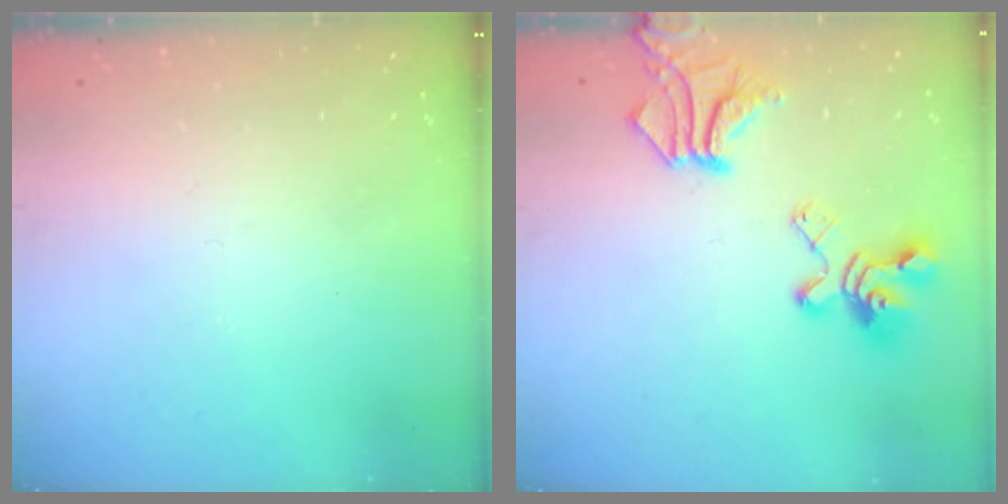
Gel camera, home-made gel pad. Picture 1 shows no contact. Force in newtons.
{"total": 14.4, "press": 14.1, "slide": 2.8}